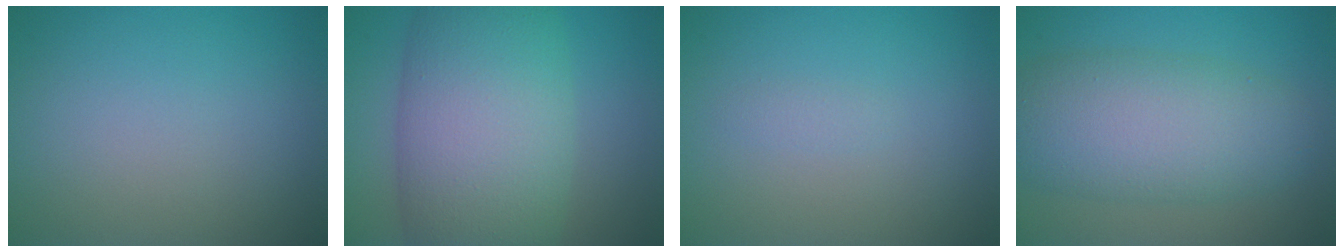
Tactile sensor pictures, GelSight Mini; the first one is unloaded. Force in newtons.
{"total": 12.0, "press": 12.0, "slide": 0.6}
{"total": 0.6, "press": 0.6, "slide": 0.1}
{"total": 7.7, "press": 7.7, "slide": 0.2}